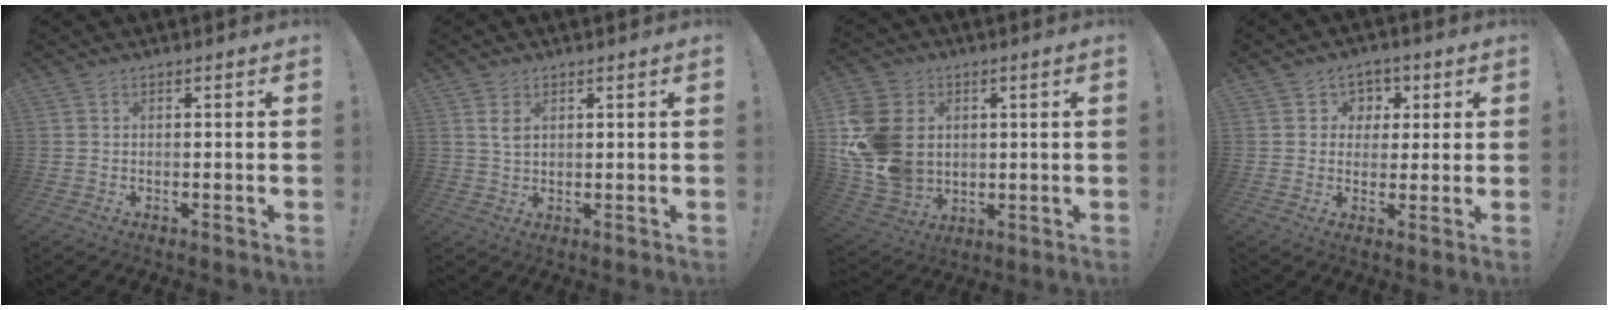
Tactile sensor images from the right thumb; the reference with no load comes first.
{"total": 3.1, "force": [1.4, 1.7, 2.2], "torque": [-0.031, -0.004, 0.021]}
{"total": 18.5, "force": [1.6, 15.0, 10.6], "torque": [-0.219, 0.001, 0.041]}
{"total": 5.5, "force": [0.8, 5.4, 0.9], "torque": [-0.002, -0.004, 0.015]}